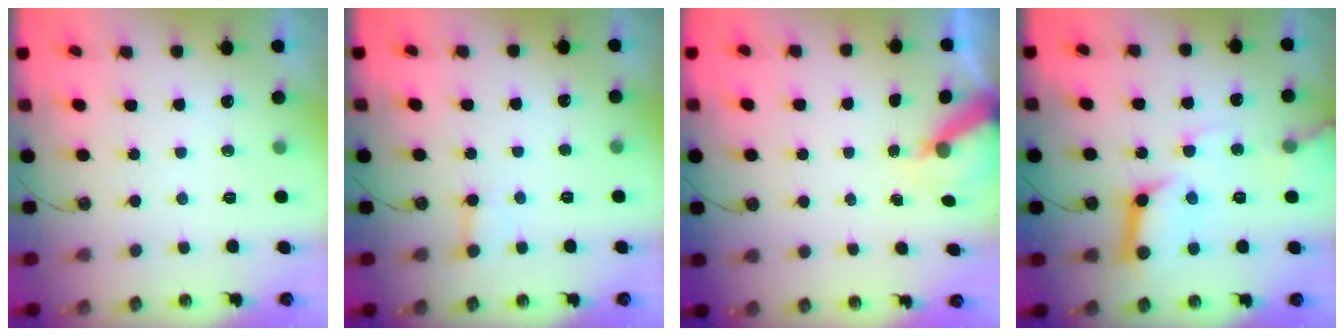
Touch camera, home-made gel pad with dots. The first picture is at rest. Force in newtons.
{"total": 2.5, "press": 2.5, "slide": 0.1}
{"total": 6.0, "press": 6.0, "slide": 0.5}
{"total": 15.1, "press": 15.0, "slide": 1.9}